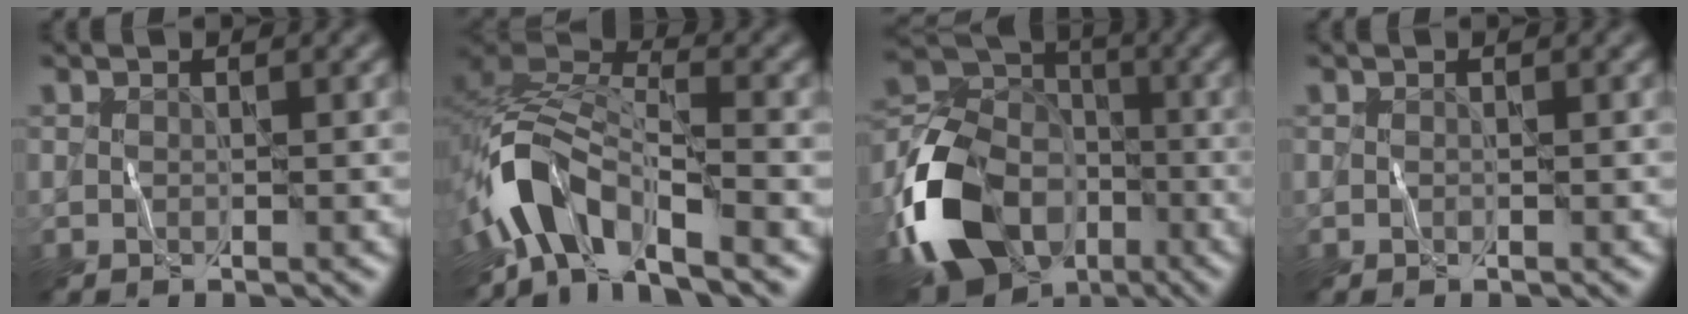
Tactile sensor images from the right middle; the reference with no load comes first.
{"total": 6.3, "force": [-4.3, 2.4, 4.0], "torque": [-0.068, 0.008, -0.097]}
{"total": 12.9, "force": [-5.8, 9.0, 7.2], "torque": [-0.161, -0.015, -0.122]}
{"total": 0.0}